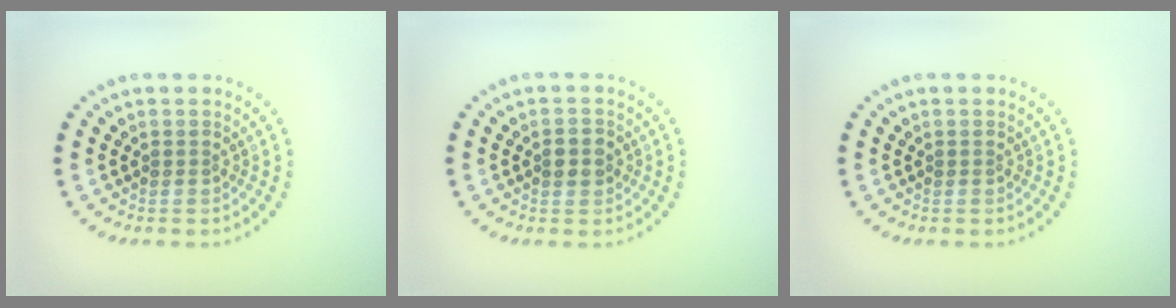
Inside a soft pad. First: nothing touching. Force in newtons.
{"total": 1.8, "press": 1.8, "slide": 0.1}
{"total": 0.0}